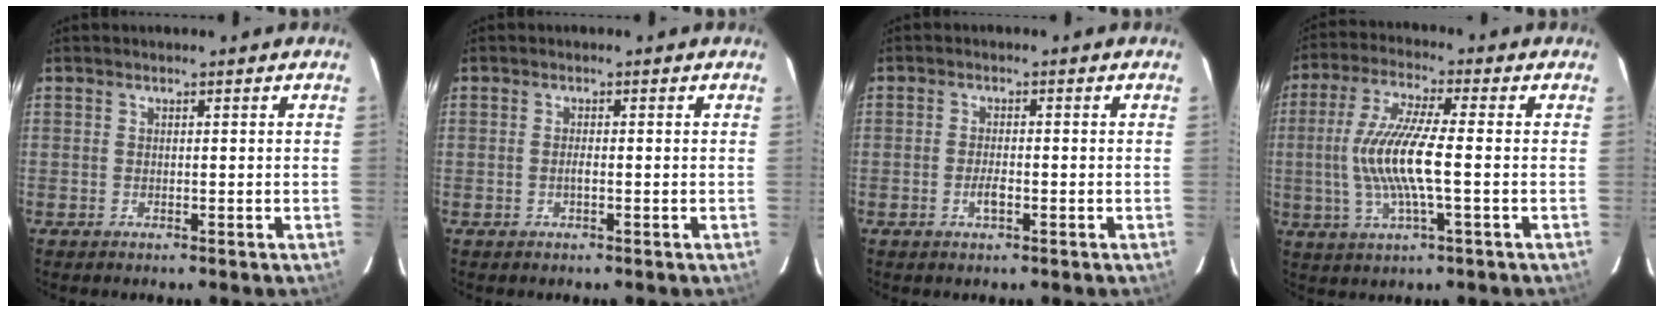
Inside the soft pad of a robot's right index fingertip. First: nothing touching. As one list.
[{"total": 0.8, "force": [-0.3, 0.1, 0.8], "torque": [-0.015, 0.000, -0.007]}, {"total": 2.2, "force": [-1.0, 0.8, 1.8], "torque": [-0.038, -0.002, -0.018]}, {"total": 11.9, "force": [-1.2, 1.5, 11.8], "torque": [-0.234, -0.002, -0.023]}]